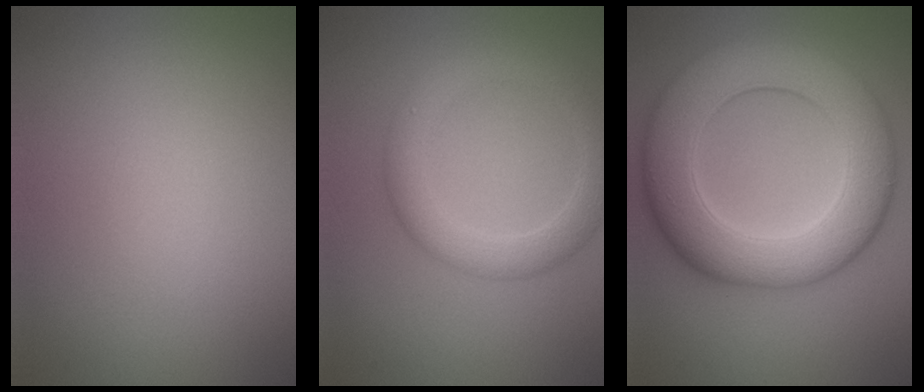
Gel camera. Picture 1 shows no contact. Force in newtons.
{"total": 3.9, "press": 3.9, "slide": 0.1}
{"total": 10.6, "press": 10.6, "slide": 0.1}